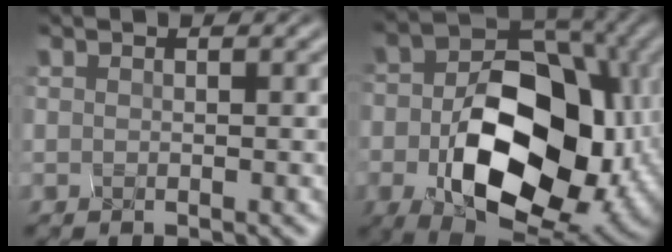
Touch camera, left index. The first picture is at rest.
{"total": 14.8, "force": [-3.6, 10.1, 10.3], "torque": [-0.161, -0.029, -0.046]}